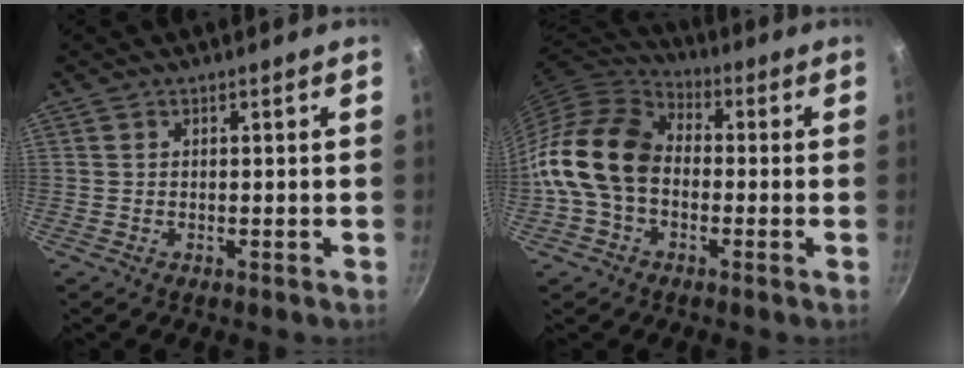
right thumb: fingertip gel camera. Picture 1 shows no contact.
{"total": 15.5, "force": [-1.4, 11.1, 10.7], "torque": [-0.181, 0.037, -0.045]}